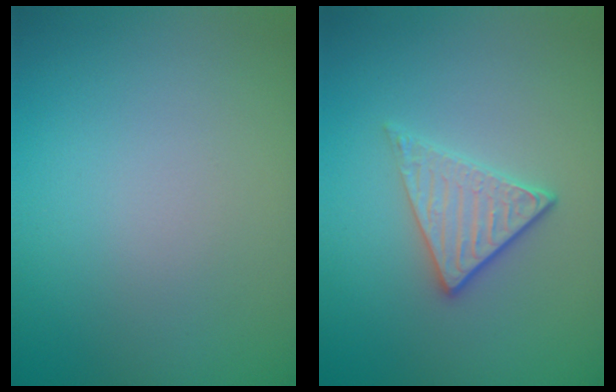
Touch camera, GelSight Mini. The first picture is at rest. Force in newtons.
{"total": 2.3, "press": 2.0, "slide": 1.0}